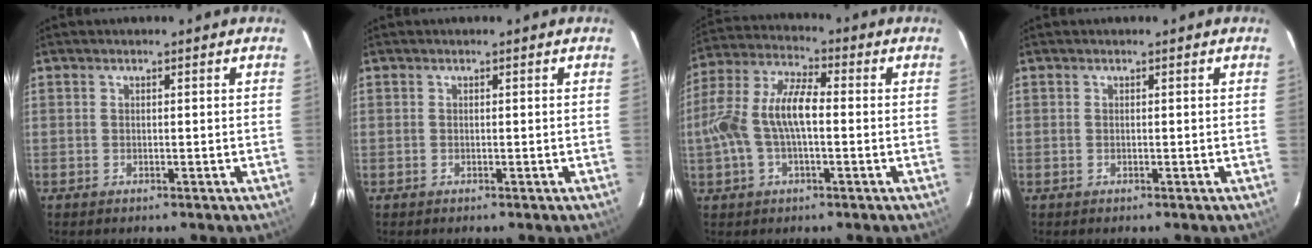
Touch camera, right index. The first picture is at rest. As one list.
[{"total": 0.0}, {"total": 12.0, "force": [-1.3, 5.1, 10.8], "torque": [-0.229, 0.015, -0.027]}, {"total": 0.0}]